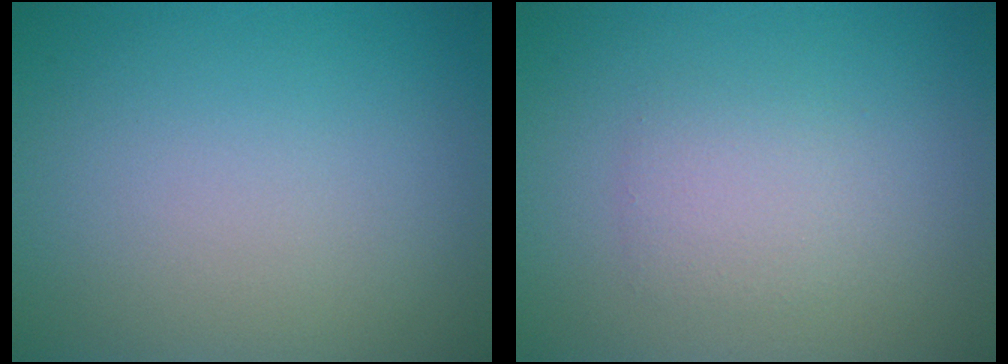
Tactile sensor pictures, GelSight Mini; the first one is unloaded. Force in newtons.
{"total": 1.9, "press": 1.9, "slide": 0.1}